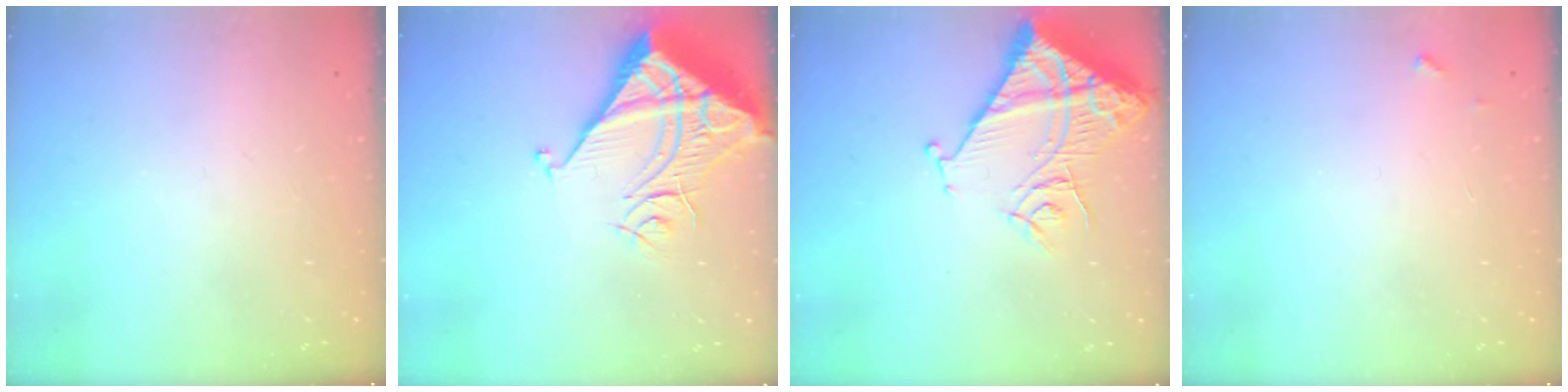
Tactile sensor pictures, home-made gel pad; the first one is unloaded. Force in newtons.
{"total": 10.3, "press": 10.3, "slide": 1.3}
{"total": 14.6, "press": 14.5, "slide": 1.6}
{"total": 3.6, "press": 3.6, "slide": 0.2}